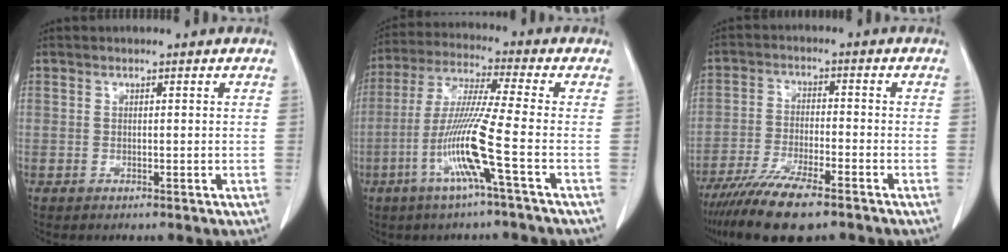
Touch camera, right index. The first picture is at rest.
{"total": 11.5, "force": [-4.1, -1.7, 10.6], "torque": [-0.212, -0.011, -0.088]}
{"total": 11.0, "force": [-8.2, 2.0, 7.0], "torque": [-0.124, -0.024, -0.143]}